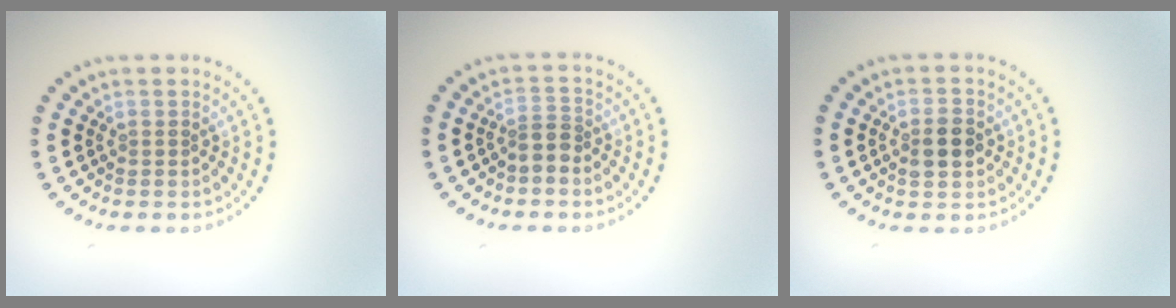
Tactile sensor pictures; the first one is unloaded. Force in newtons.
{"total": 2.1, "press": 1.6, "slide": 1.4}
{"total": 3.0, "press": 3.0, "slide": 0.1}